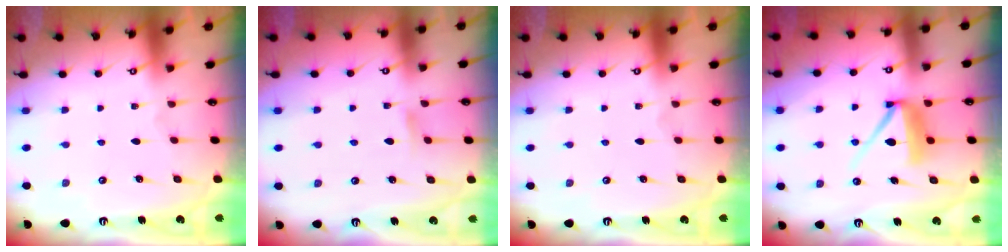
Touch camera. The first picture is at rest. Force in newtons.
{"total": 4.3, "press": 4.2, "slide": 0.4}
{"total": 0.0}
{"total": 9.2, "press": 9.2, "slide": 0.5}